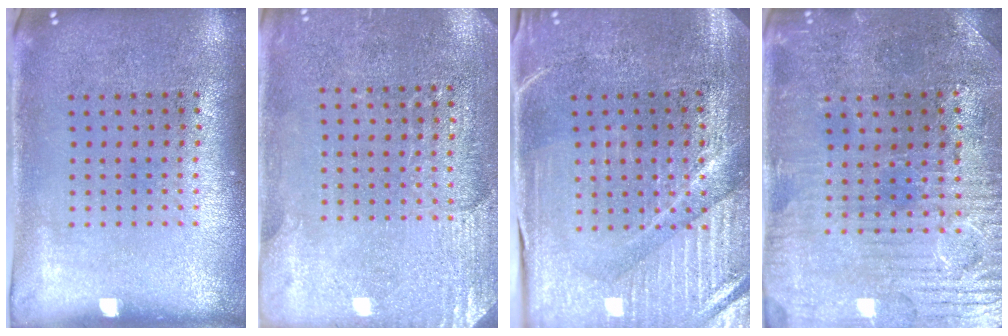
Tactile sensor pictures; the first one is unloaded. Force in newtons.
{"total": 2.8, "press": 2.6, "slide": 0.8}
{"total": 4.0, "press": 3.9, "slide": 0.9}
{"total": 1.7, "press": 1.7, "slide": 0.5}